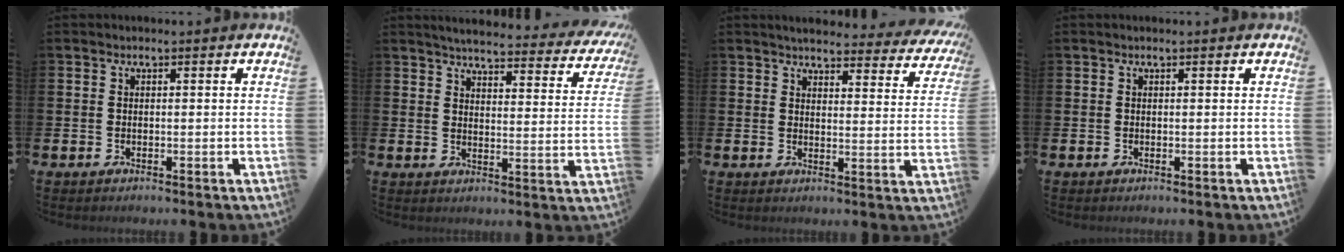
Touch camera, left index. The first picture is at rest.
{"total": 4.2, "force": [4.0, 0.5, 1.4], "torque": [-0.041, -0.034, 0.063]}
{"total": 3.9, "force": [3.7, 0.6, 0.8], "torque": [-0.022, -0.031, 0.060]}
{"total": 0.0}